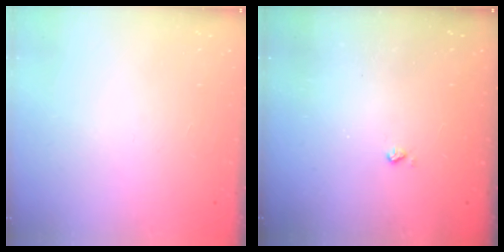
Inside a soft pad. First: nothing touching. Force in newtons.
{"total": 2.5, "press": 2.5, "slide": 0.5}